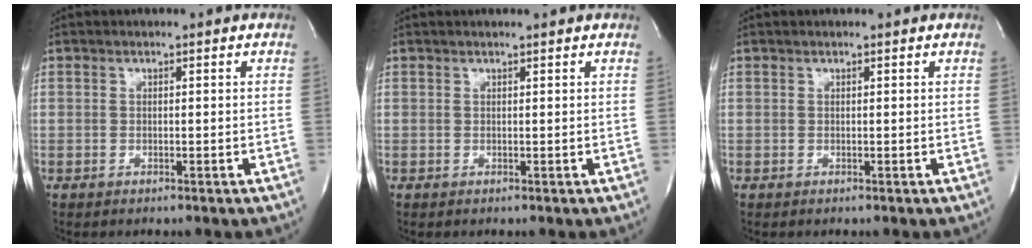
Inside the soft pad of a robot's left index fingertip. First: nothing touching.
{"total": 1.6, "force": [1.4, 0.1, 0.6], "torque": [-0.007, 0.010, 0.014]}
{"total": 0.6, "force": [0.5, 0.2, 0.3], "torque": [-0.005, 0.011, 0.003]}